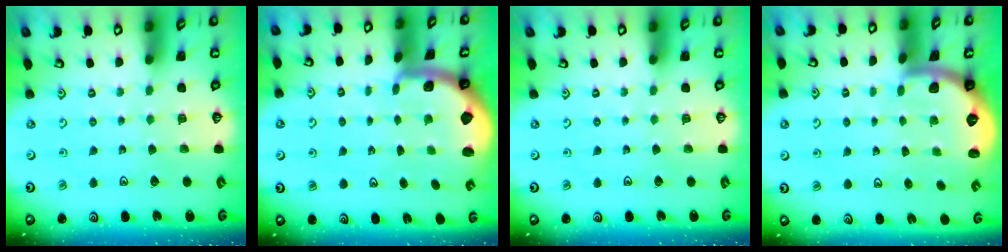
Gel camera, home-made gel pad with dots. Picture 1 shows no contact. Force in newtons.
{"total": 1.1, "press": 1.0, "slide": 0.3}
{"total": 0.0}
{"total": 1.6, "press": 1.6, "slide": 0.1}